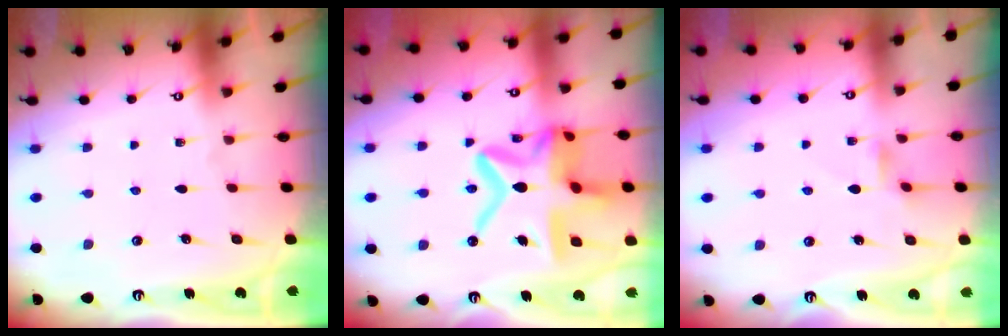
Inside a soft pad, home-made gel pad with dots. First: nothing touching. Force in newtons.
{"total": 20.9, "press": 20.8, "slide": 1.8}
{"total": 2.5, "press": 2.5, "slide": 0.4}